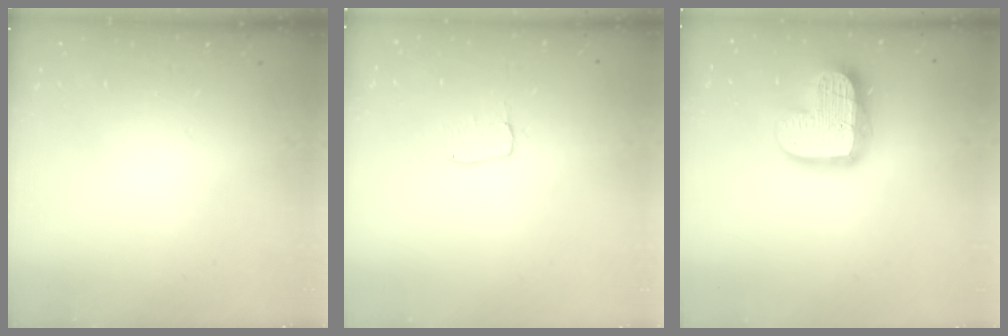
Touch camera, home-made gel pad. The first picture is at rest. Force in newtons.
{"total": 4.5, "press": 4.5, "slide": 0.3}
{"total": 17.0, "press": 16.9, "slide": 1.4}